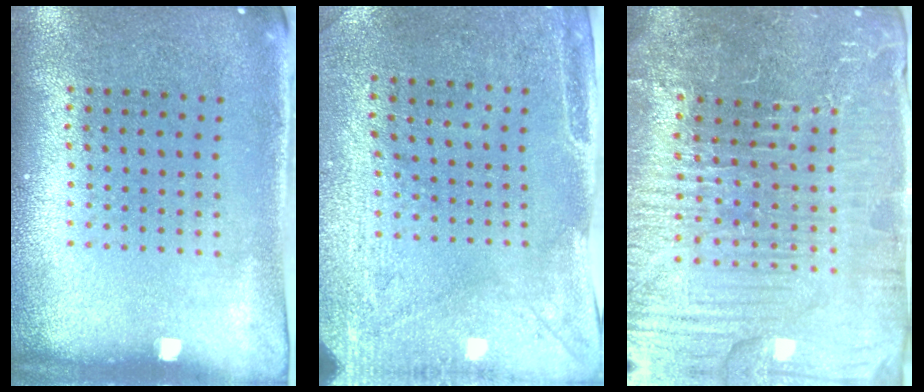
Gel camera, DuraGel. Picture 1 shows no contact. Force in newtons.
{"total": 3.0, "press": 2.4, "slide": 1.8}
{"total": 5.9, "press": 5.4, "slide": 2.4}